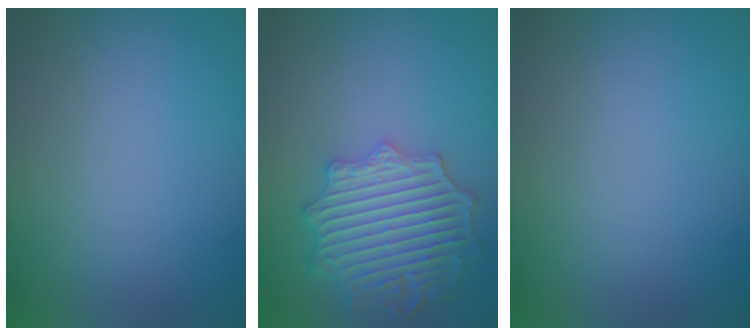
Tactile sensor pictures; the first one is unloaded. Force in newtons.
{"total": 6.1, "press": 5.4, "slide": 2.9}
{"total": 0.0}